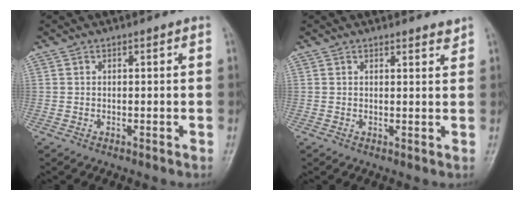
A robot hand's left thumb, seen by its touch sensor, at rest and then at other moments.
{"total": 1.6, "force": [1.5, 0.3, 0.4], "torque": [0.001, -0.013, 0.018]}